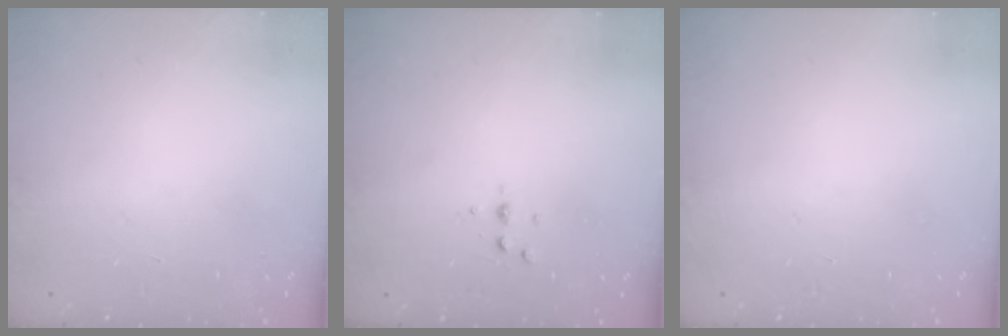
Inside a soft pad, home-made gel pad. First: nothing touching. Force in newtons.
{"total": 3.1, "press": 3.1, "slide": 0.5}
{"total": 0.0}